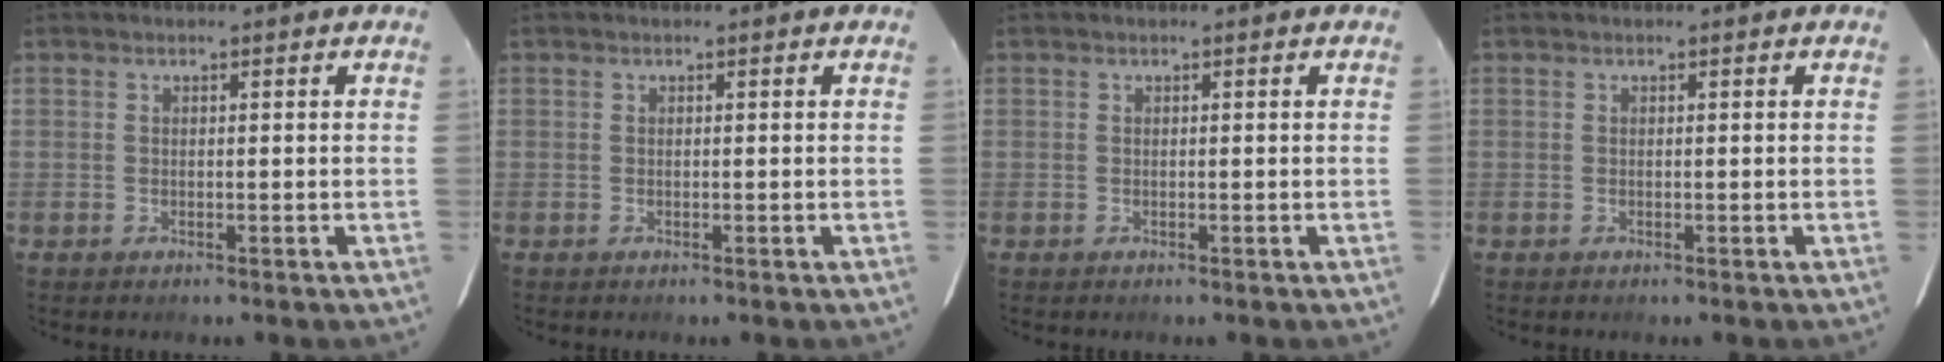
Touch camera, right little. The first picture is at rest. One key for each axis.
{"total": 0.0}
{"total": 0.0}
{"total": 0.0}